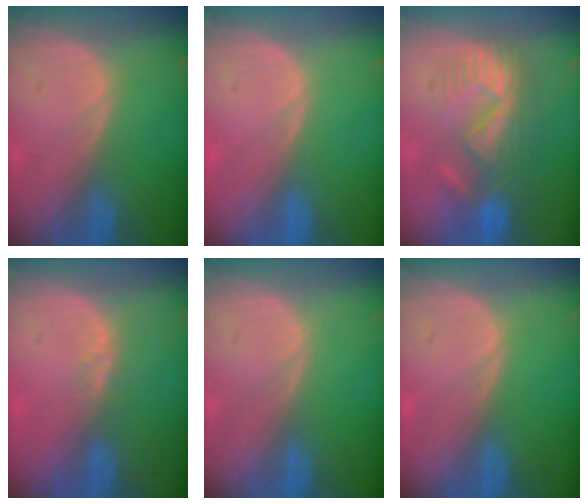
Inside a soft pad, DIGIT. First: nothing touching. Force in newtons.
{"total": 0.0}
{"total": 8.7, "press": 8.2, "slide": 2.8}
{"total": 1.9, "press": 1.4, "slide": 1.3}
{"total": 0.0}
{"total": 0.0}